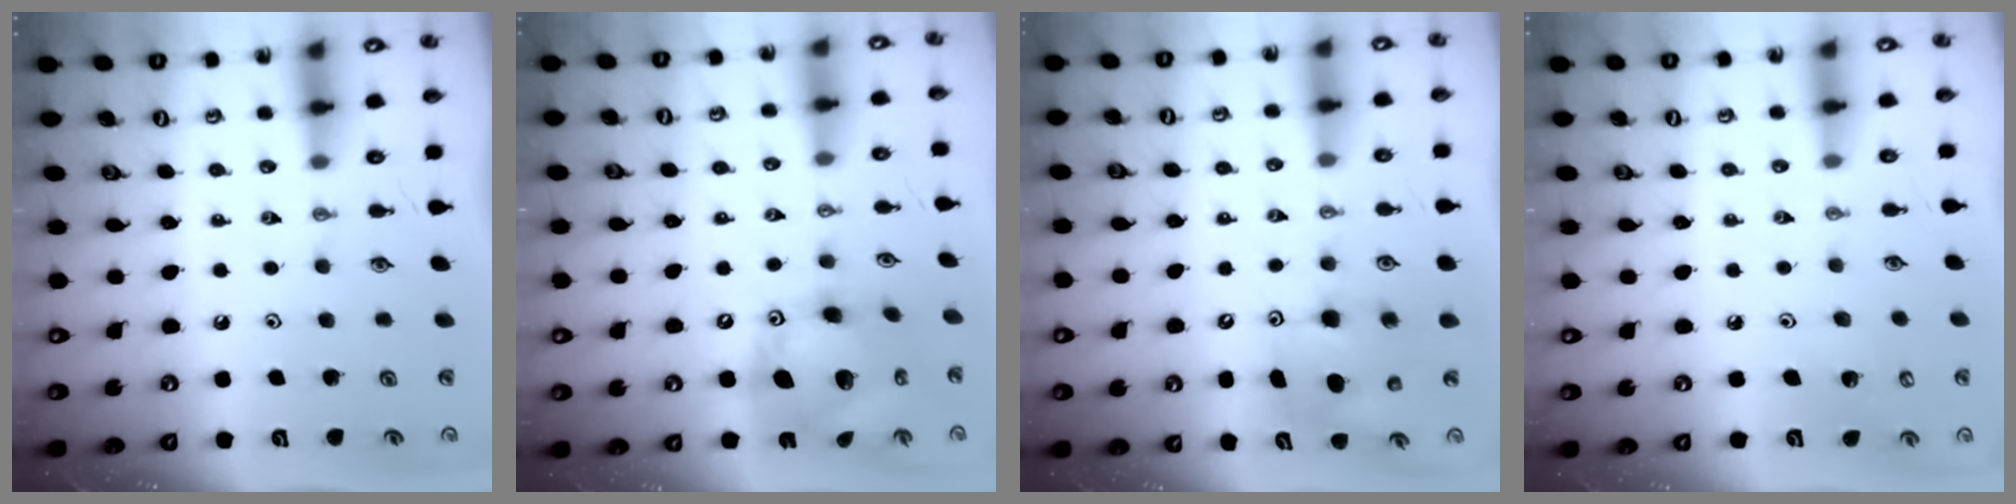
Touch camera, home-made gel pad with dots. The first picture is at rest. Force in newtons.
{"total": 16.6, "press": 16.5, "slide": 1.8}
{"total": 8.0, "press": 7.9, "slide": 1.2}
{"total": 5.1, "press": 5.0, "slide": 0.5}